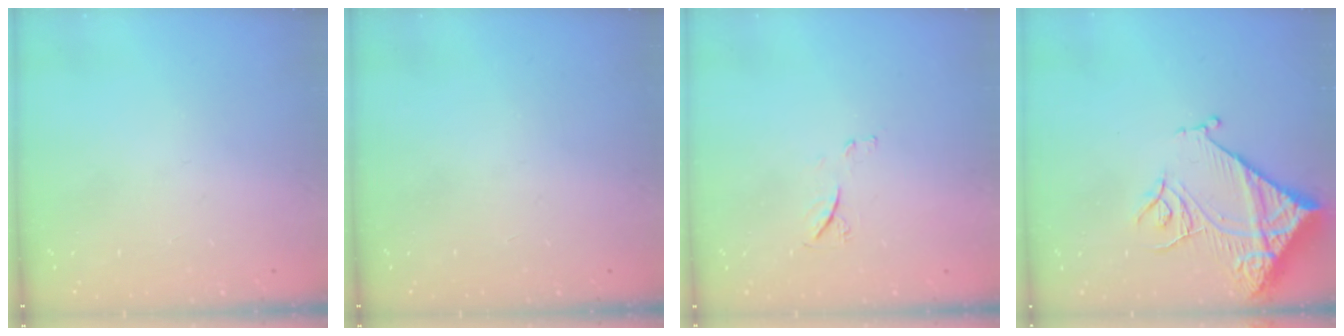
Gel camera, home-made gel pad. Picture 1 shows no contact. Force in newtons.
{"total": 0.0}
{"total": 5.6, "press": 5.6, "slide": 0.7}
{"total": 14.9, "press": 14.8, "slide": 1.6}